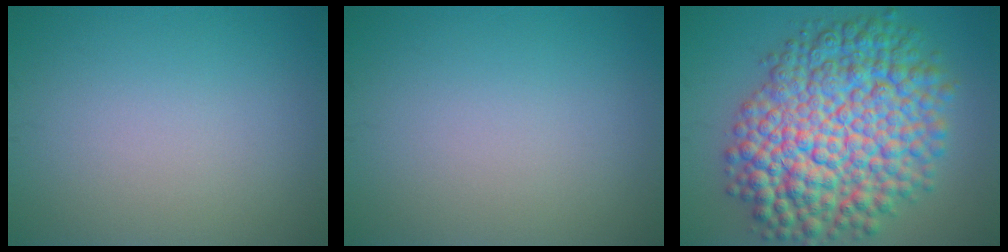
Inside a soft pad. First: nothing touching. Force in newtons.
{"total": 0.0}
{"total": 13.9, "press": 13.9, "slide": 0.3}